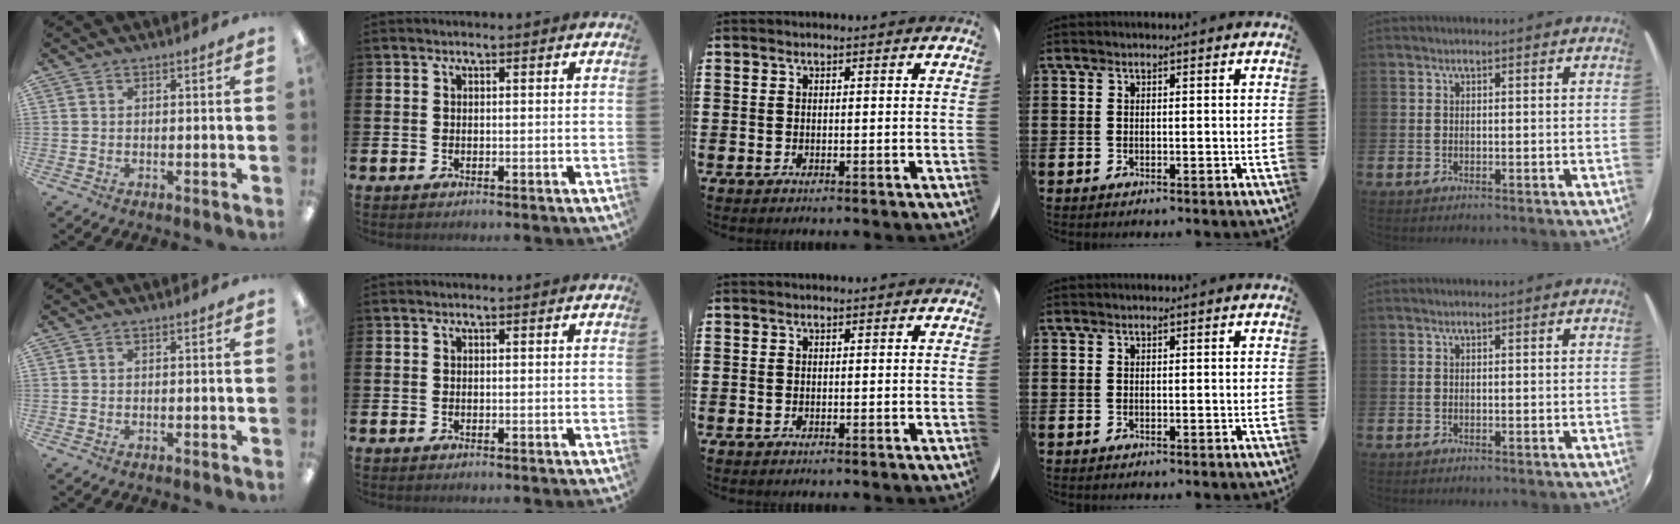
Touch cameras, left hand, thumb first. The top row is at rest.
{}